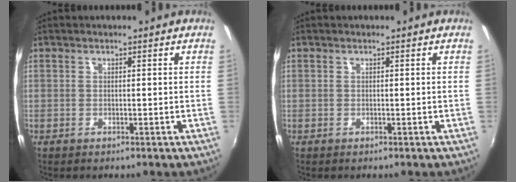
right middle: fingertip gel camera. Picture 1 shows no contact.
{"total": 0.0}